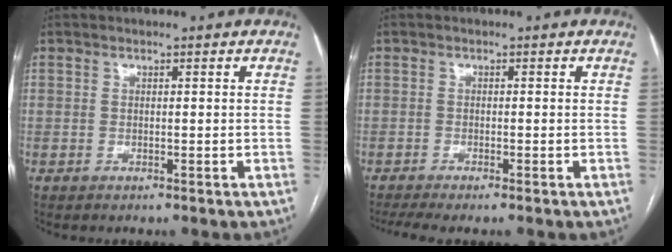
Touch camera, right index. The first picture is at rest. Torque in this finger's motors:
{"motor_torque": [0.06, -0.02, 0.05, 0.02]}